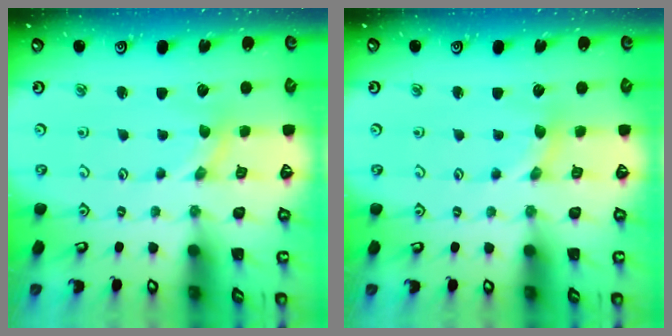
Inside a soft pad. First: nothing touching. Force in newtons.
{"total": 1.9, "press": 1.9, "slide": 0.4}